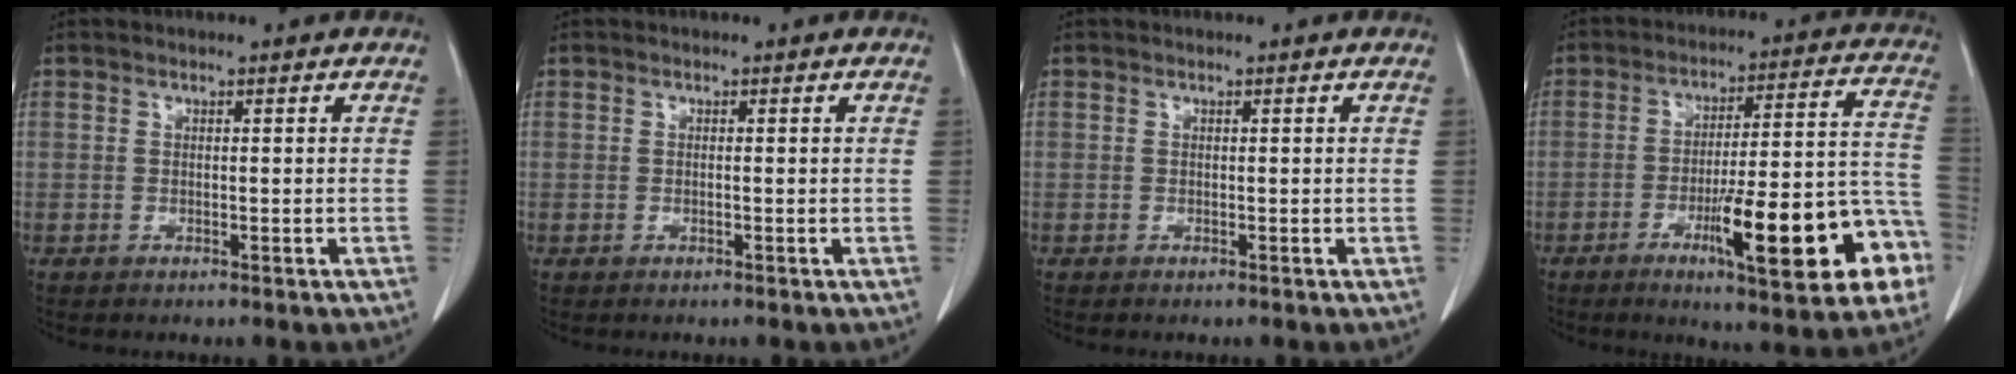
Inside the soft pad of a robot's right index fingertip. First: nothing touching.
{"total": 0.0}
{"total": 0.0}
{"total": 20.0, "force": [-7.9, 2.8, 18.2], "torque": [-0.206, 0.017, -0.102]}